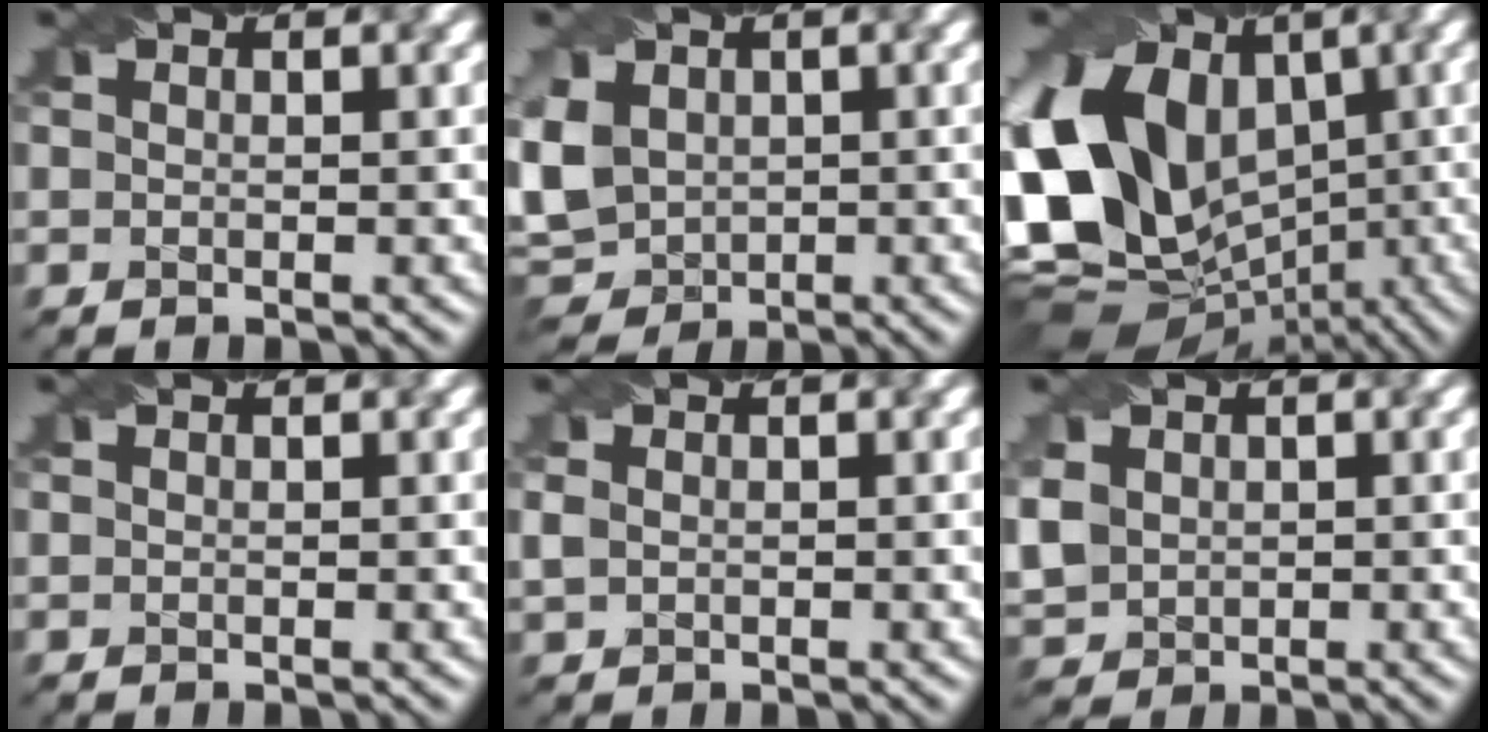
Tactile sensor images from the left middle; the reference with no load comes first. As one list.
[{"total": 6.4, "force": [0.6, 5.1, 3.7], "torque": [-0.112, 0.013, 0.007]}, {"total": 20.1, "force": [0.8, 15.1, 13.3], "torque": [-0.271, 0.011, 0.030]}, {"total": 0.0}, {"total": 1.4, "force": [0.2, 1.1, 0.9], "torque": [-0.022, 0.001, 0.008]}, {"total": 3.1, "force": [0.8, 2.7, 1.3], "torque": [-0.057, 0.004, 0.021]}]